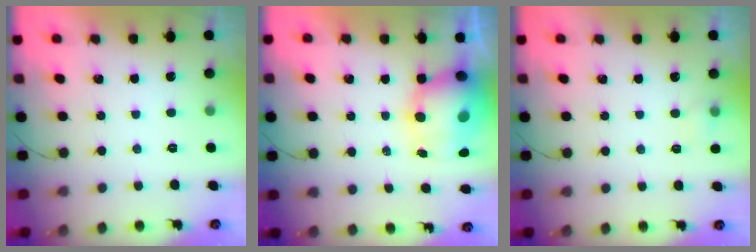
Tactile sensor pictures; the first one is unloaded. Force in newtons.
{"total": 10.7, "press": 10.4, "slide": 2.9}
{"total": 6.8, "press": 2.5, "slide": 6.3}